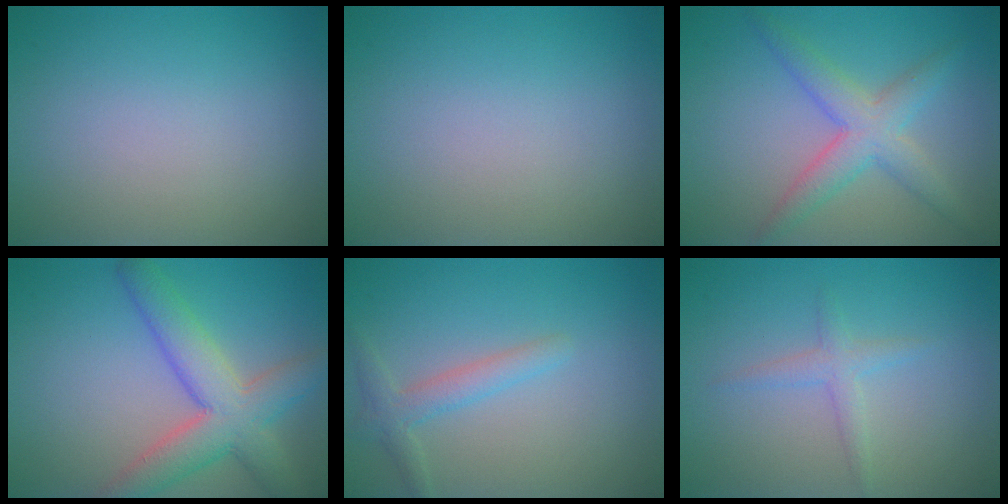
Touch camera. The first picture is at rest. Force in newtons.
{"total": 0.0}
{"total": 3.0, "press": 3.0, "slide": 0.3}
{"total": 6.6, "press": 6.5, "slide": 0.3}
{"total": 2.2, "press": 2.2, "slide": 0.2}
{"total": 1.6, "press": 1.6, "slide": 0.1}